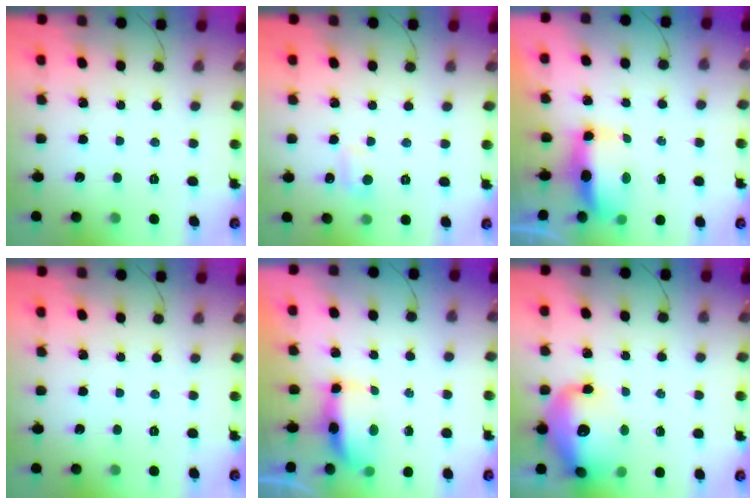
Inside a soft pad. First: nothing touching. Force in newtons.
{"total": 5.7, "press": 5.4, "slide": 1.8}
{"total": 7.0, "press": 6.9, "slide": 1.2}
{"total": 0.0}
{"total": 6.2, "press": 6.1, "slide": 1.2}
{"total": 16.7, "press": 16.3, "slide": 3.4}